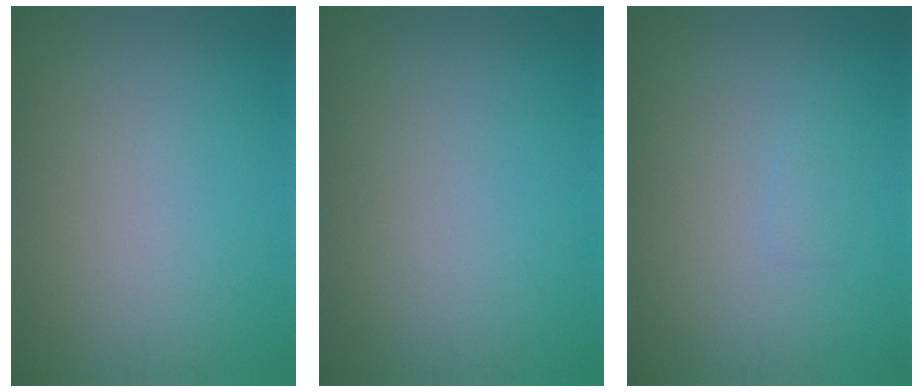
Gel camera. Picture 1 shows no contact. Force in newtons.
{"total": 0.0}
{"total": 0.7, "press": 0.7, "slide": 0.1}